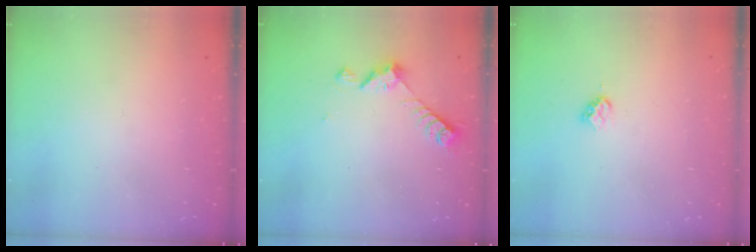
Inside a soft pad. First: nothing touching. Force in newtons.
{"total": 7.2, "press": 7.2, "slide": 0.5}
{"total": 3.2, "press": 3.2, "slide": 0.4}